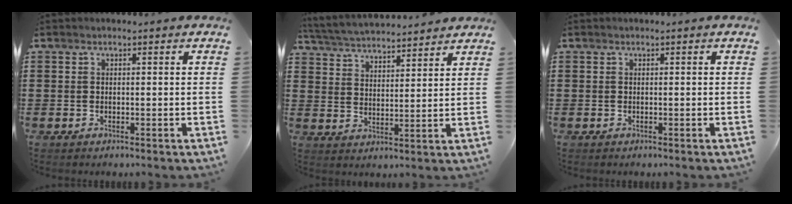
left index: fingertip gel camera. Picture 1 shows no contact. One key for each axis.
{"total": 4.3, "fx": 4.3, "fy": 0.1, "fz": 0.5, "tx": -0.031, "ty": -0.025, "tz": 0.073}
{"total": 0.0}